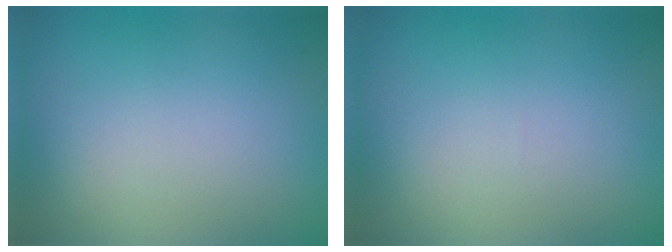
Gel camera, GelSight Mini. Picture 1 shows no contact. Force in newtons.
{"total": 0.0}